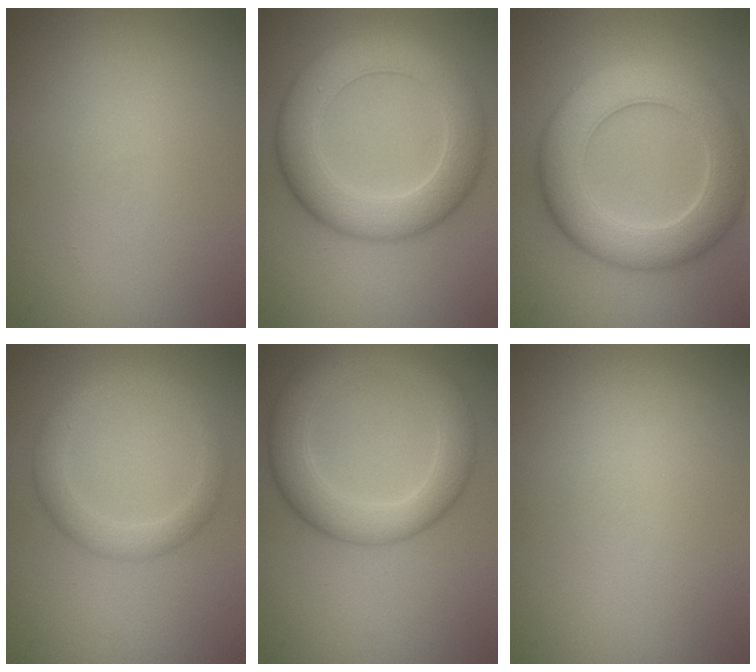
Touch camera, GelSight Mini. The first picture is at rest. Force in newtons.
{"total": 7.4, "press": 7.3, "slide": 0.5}
{"total": 7.7, "press": 7.7, "slide": 0.4}
{"total": 2.9, "press": 2.9, "slide": 0.1}
{"total": 6.2, "press": 6.2, "slide": 0.2}
{"total": 0.0}